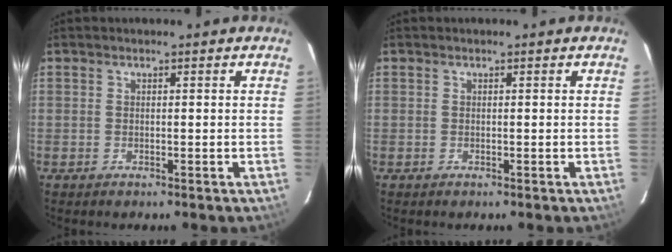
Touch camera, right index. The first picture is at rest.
{"total": 0.0}